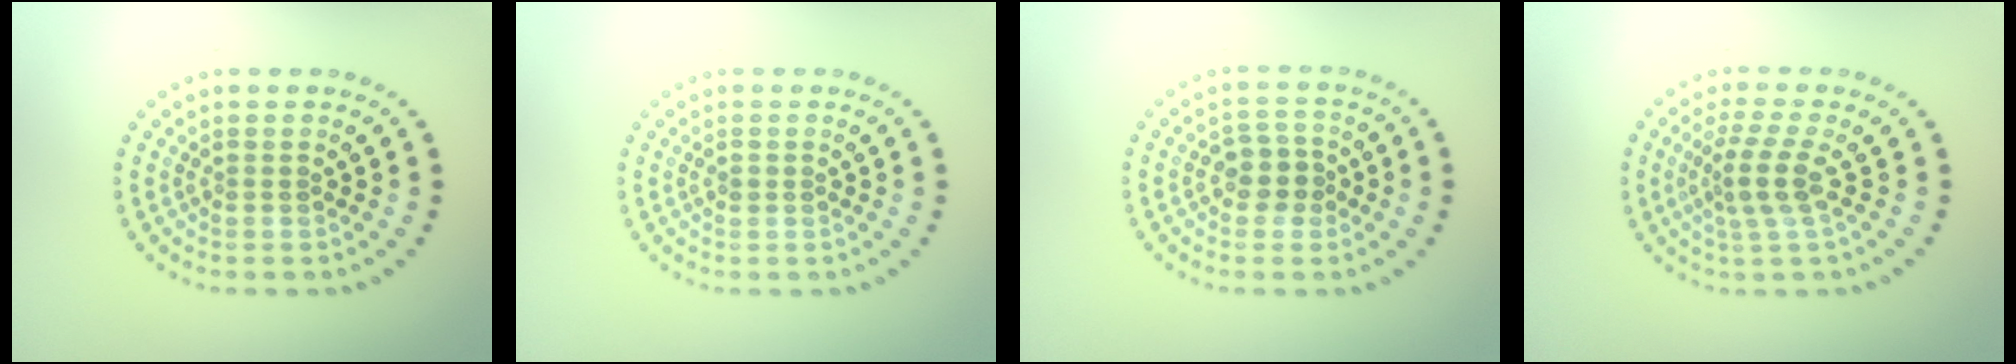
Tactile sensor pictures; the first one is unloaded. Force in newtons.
{"total": 0.6, "press": 0.6, "slide": 0.1}
{"total": 2.5, "press": 2.3, "slide": 1.0}
{"total": 3.1, "press": 2.3, "slide": 2.0}